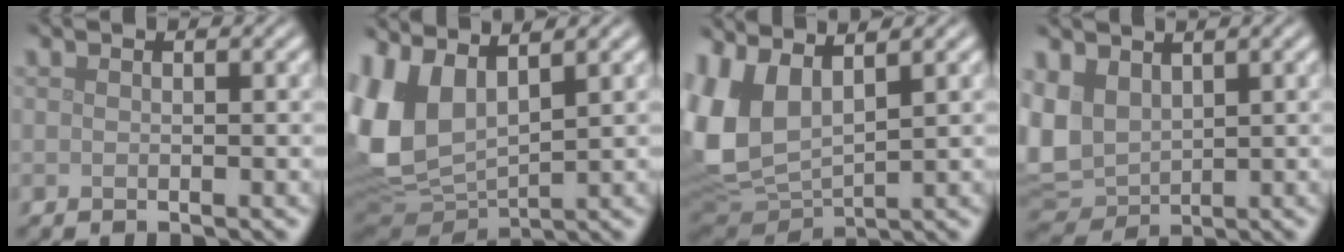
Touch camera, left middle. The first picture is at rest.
{"total": 9.7, "force": [3.3, 5.9, 6.9], "torque": [-0.187, -0.004, 0.070]}
{"total": 8.7, "force": [2.9, 5.1, 6.4], "torque": [-0.178, -0.001, 0.062]}
{"total": 6.2, "force": [1.7, 4.4, 4.1], "torque": [-0.121, -0.001, 0.030]}